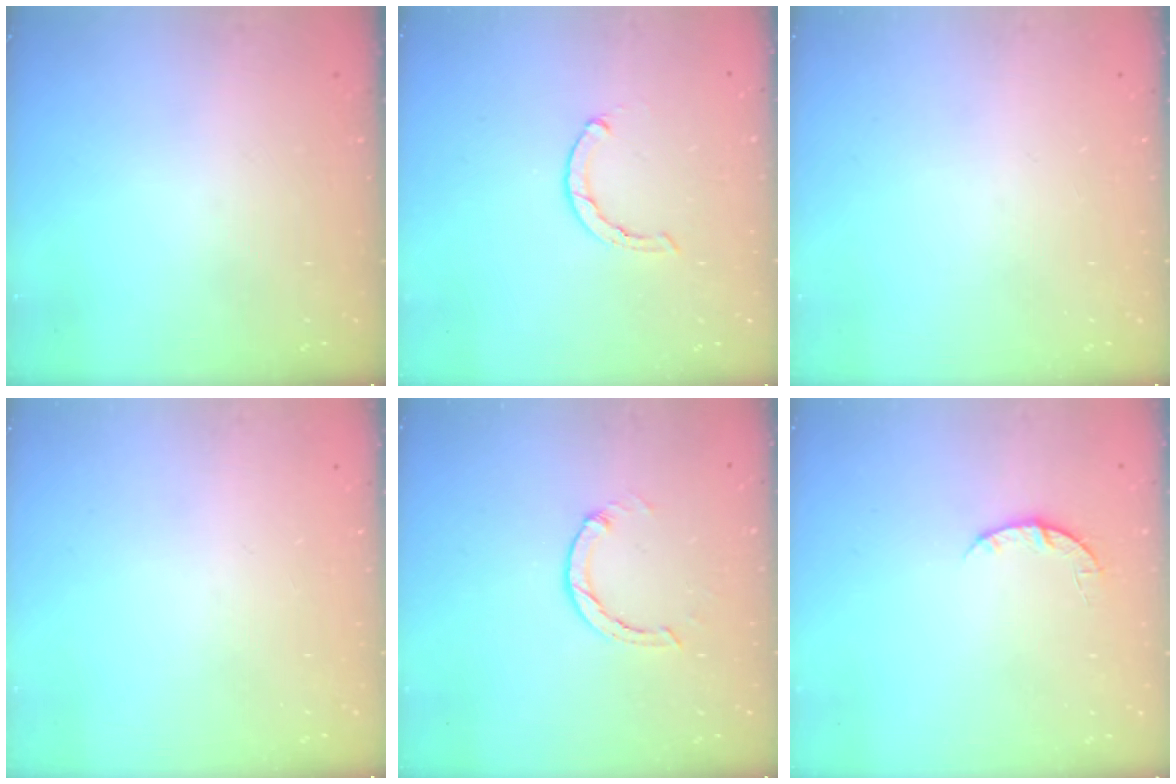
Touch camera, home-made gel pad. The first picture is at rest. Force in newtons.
{"total": 0.7, "press": 0.6, "slide": 0.2}
{"total": 0.0}
{"total": 0.0}
{"total": 1.3, "press": 1.2, "slide": 0.3}
{"total": 3.2, "press": 3.2, "slide": 0.5}